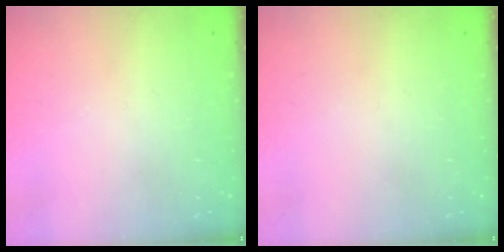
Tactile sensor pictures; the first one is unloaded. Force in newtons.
{"total": 0.0}